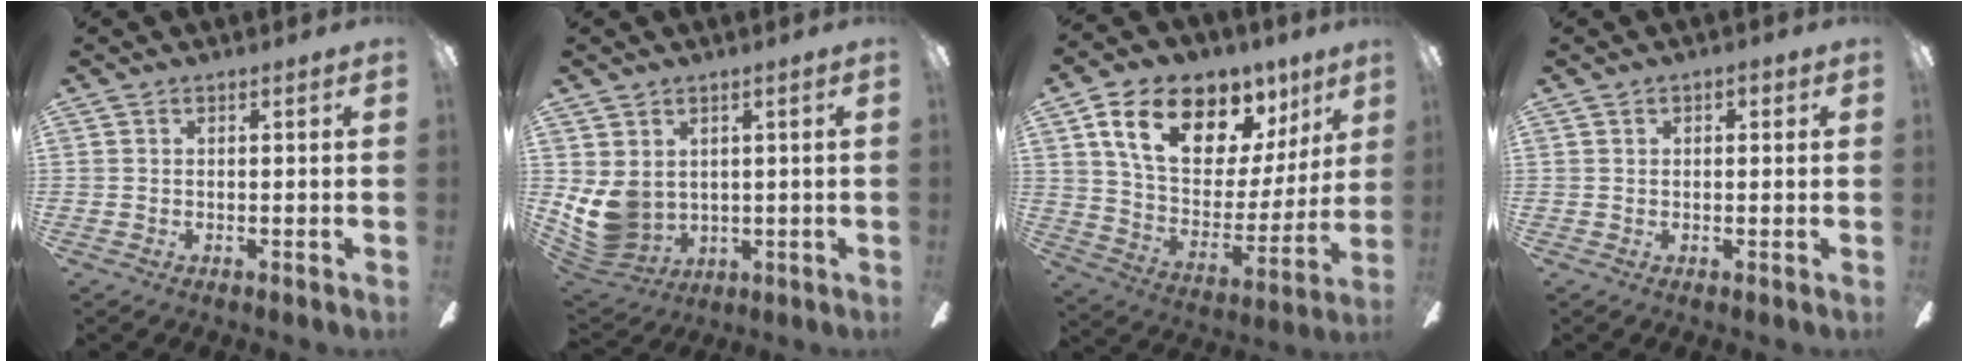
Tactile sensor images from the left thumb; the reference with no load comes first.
{"total": 9.7, "force": [1.3, 8.1, 5.2], "torque": [-0.142, -0.019, 0.028]}
{"total": 19.9, "force": [11.5, 11.4, 11.6], "torque": [-0.193, -0.058, 0.203]}
{"total": 1.0, "force": [0.3, 0.8, 0.5], "torque": [-0.001, 0.001, 0.004]}